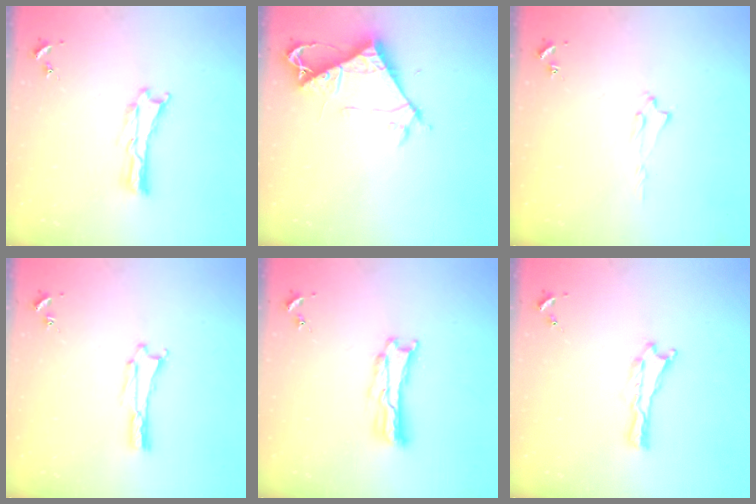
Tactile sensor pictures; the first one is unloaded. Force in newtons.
{"total": 7.5, "press": 7.5, "slide": 0.5}
{"total": 1.6, "press": 1.6, "slide": 0.2}
{"total": 1.1, "press": 1.1, "slide": 0.1}
{"total": 2.8, "press": 2.7, "slide": 0.4}
{"total": 0.0}